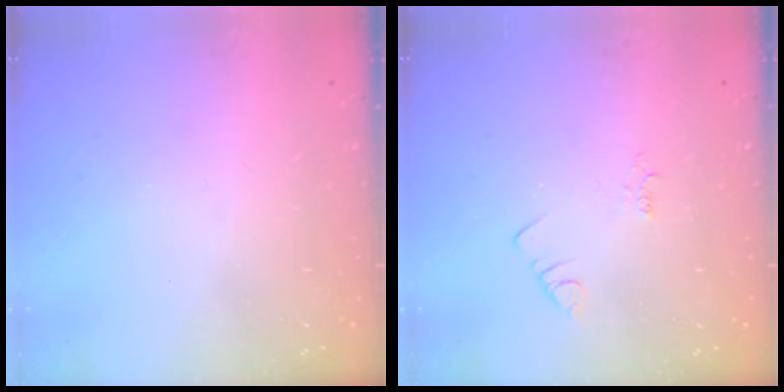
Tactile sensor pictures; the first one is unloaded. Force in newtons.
{"total": 1.9, "press": 1.9, "slide": 0.3}